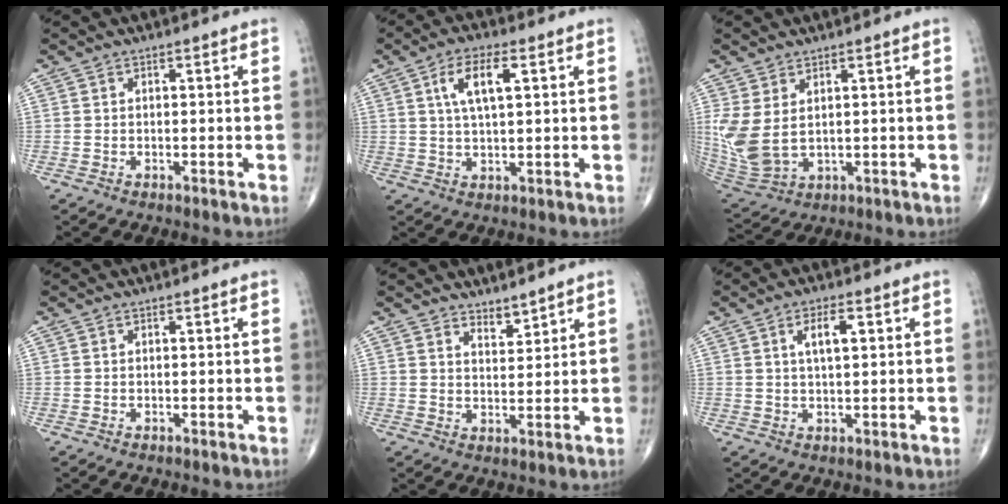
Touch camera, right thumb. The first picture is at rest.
{"total": 7.5, "force": [2.5, 2.6, 6.5], "torque": [-0.121, 0.000, 0.047]}
{"total": 10.1, "force": [2.1, 6.1, 7.8], "torque": [-0.183, -0.014, 0.060]}
{"total": 0.0}
{"total": 3.1, "force": [2.8, 1.0, 0.8], "torque": [0.001, -0.026, 0.049]}
{"total": 4.8, "force": [1.6, 1.8, 4.1], "torque": [-0.069, -0.001, 0.027]}